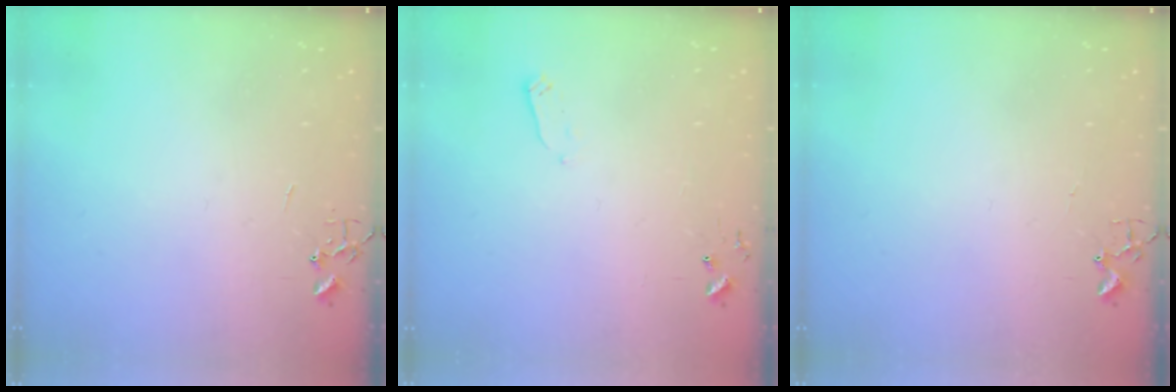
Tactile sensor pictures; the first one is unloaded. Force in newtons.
{"total": 2.4, "press": 2.4, "slide": 0.4}
{"total": 1.7, "press": 1.6, "slide": 0.2}